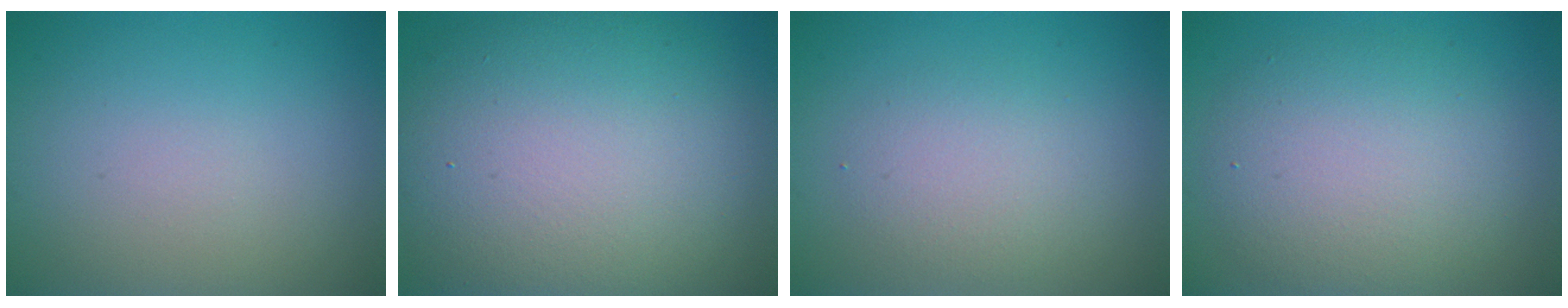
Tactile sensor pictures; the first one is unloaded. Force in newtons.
{"total": 13.6, "press": 13.6, "slide": 1.1}
{"total": 2.6, "press": 2.6, "slide": 0.1}
{"total": 5.9, "press": 5.9, "slide": 0.6}